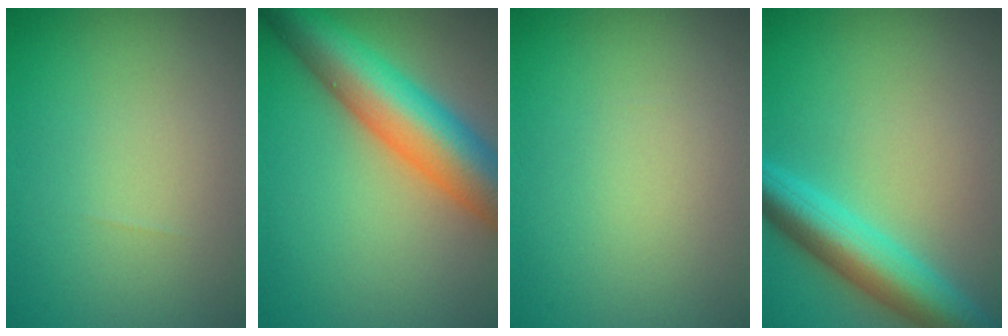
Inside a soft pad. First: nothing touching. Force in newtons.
{"total": 10.1, "press": 10.1, "slide": 0.3}
{"total": 0.0}
{"total": 6.2, "press": 6.2, "slide": 0.3}